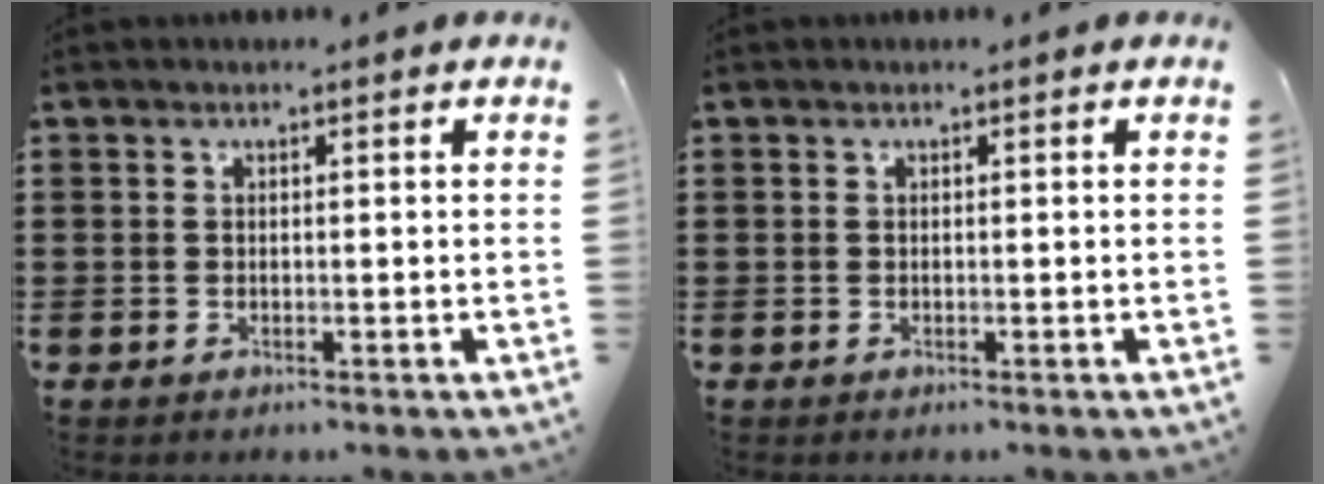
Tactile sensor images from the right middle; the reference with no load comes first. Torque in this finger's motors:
{"motor_torque": [0.00, 0.00, 0.00, 0.00]}